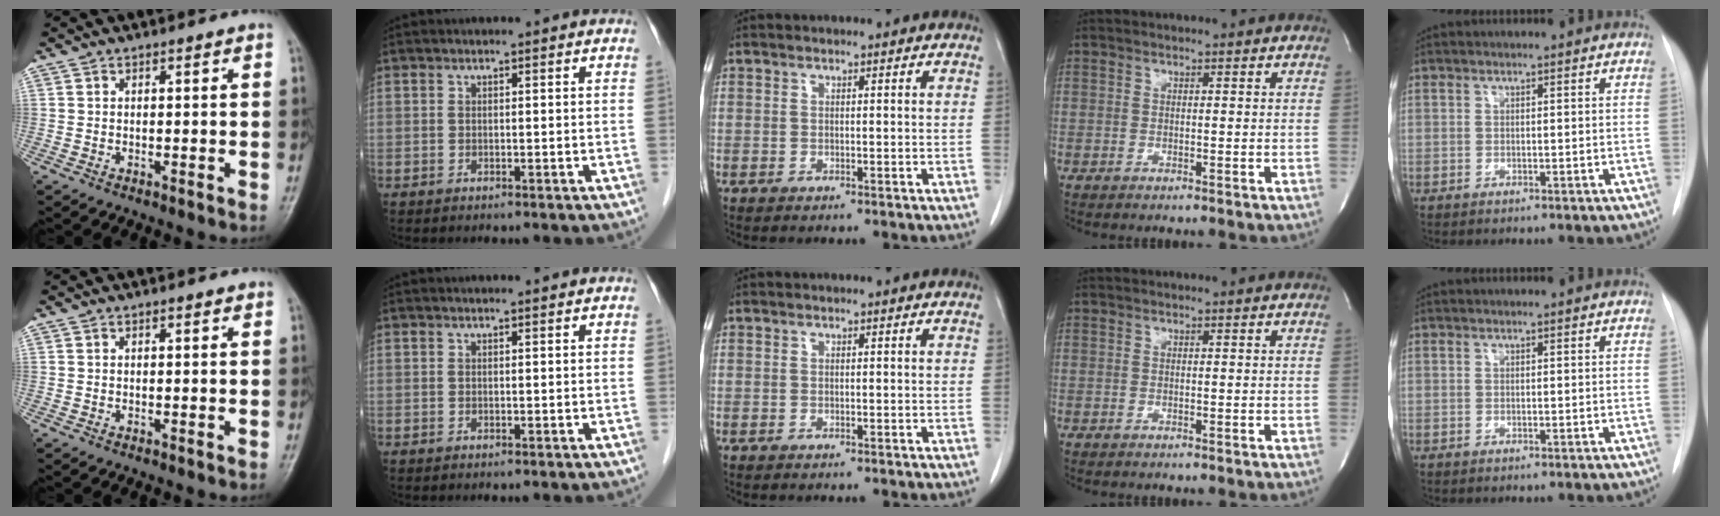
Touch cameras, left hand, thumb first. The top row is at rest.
{"thumb": {"total": 0.7, "force": [0.6, 0.2, 0.4], "torque": [-0.008, -0.003, 0.007]}, "index": {"total": 0.8, "force": [0.7, -0.1, 0.2], "torque": [-0.010, 0.002, 0.012]}}